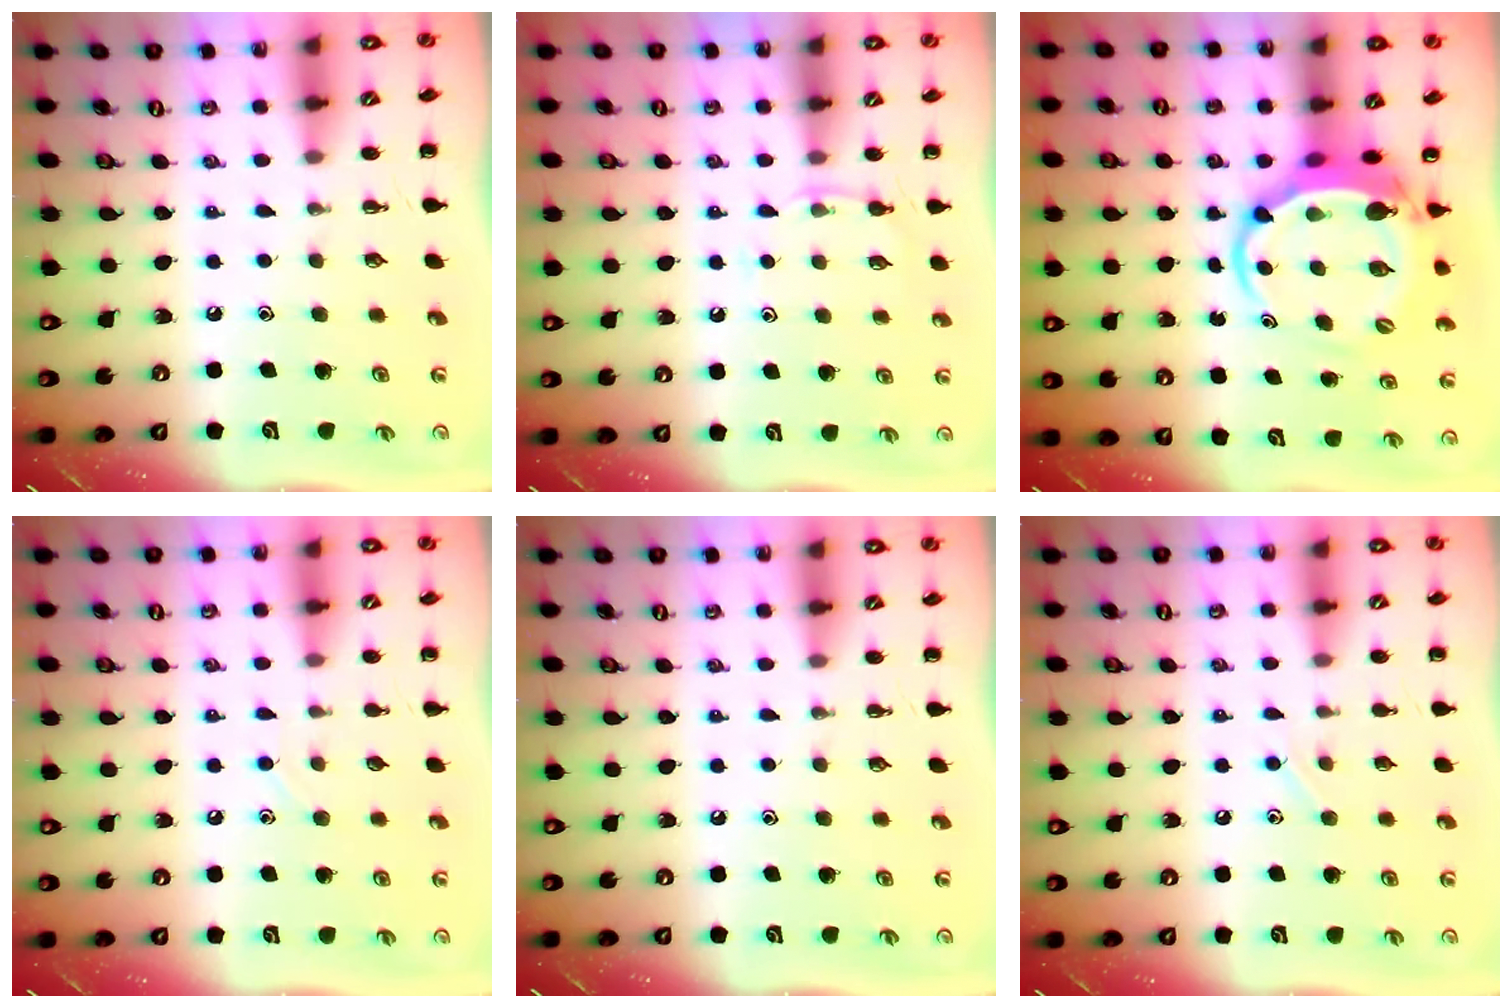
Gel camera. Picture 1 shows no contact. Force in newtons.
{"total": 4.8, "press": 4.5, "slide": 1.7}
{"total": 7.2, "press": 7.1, "slide": 1.3}
{"total": 2.0, "press": 2.0, "slide": 0.6}
{"total": 0.0}
{"total": 4.0, "press": 3.8, "slide": 1.2}